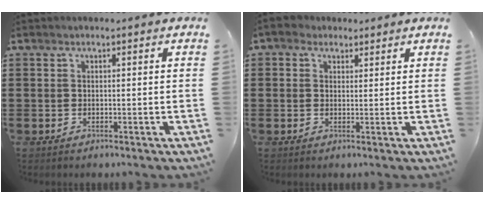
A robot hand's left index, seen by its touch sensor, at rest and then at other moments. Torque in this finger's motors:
{"motor_torque": [1.16, -0.97, -0.06, -0.11]}